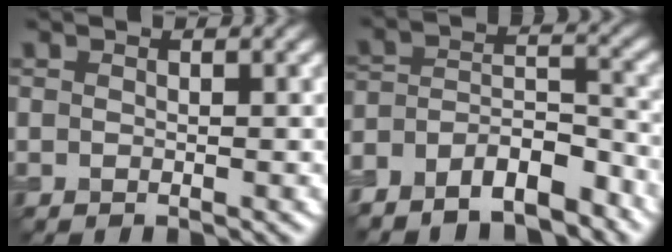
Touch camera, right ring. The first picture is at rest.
{"total": 7.8, "force": [-6.0, 2.8, 4.0], "torque": [-0.066, -0.003, -0.106]}